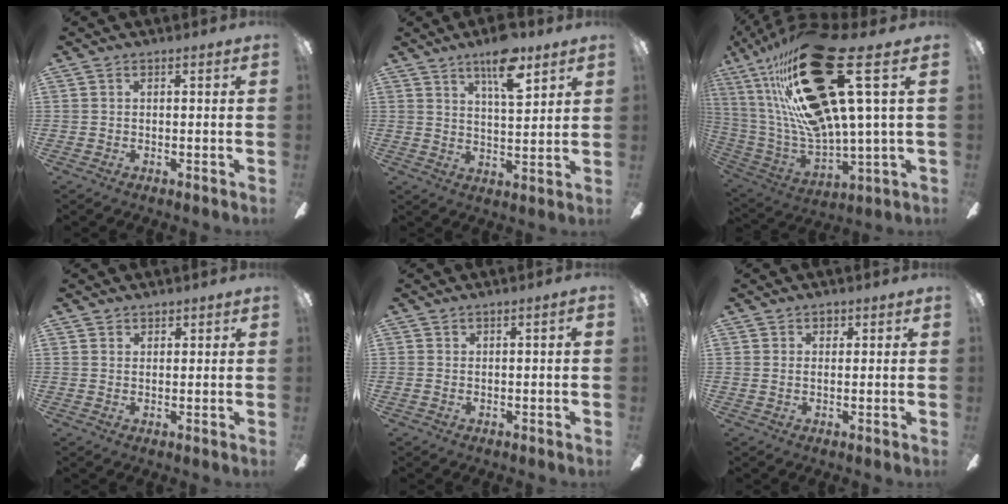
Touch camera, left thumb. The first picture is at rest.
{"total": 11.4, "force": [7.6, 3.4, 7.8], "torque": [-0.118, -0.037, 0.126]}
{"total": 33.6, "force": [14.3, 9.2, 28.9], "torque": [-0.535, -0.079, 0.237]}
{"total": 1.6, "force": [1.4, 0.8, 0.0], "torque": [0.007, -0.004, 0.026]}
{"total": 1.3, "force": [0.0, 0.1, 1.3], "torque": [-0.022, 0.000, -0.001]}
{"total": 1.6, "force": [0.8, 0.9, 1.0], "torque": [-0.014, 0.002, 0.012]}